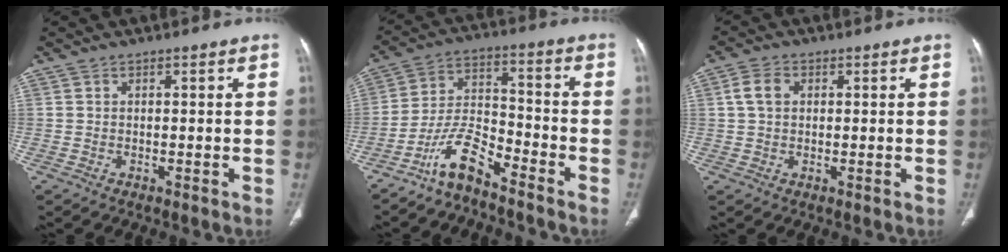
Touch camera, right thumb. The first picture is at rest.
{"total": 8.7, "force": [-7.0, 2.3, 4.7], "torque": [-0.096, 0.067, -0.141]}
{"total": 4.0, "force": [0.9, 2.8, 2.7], "torque": [-0.051, 0.008, 0.017]}